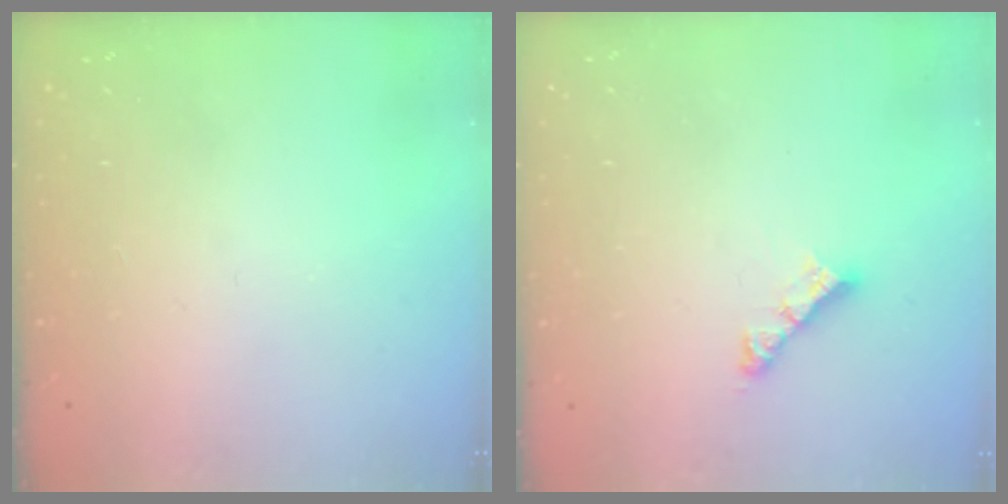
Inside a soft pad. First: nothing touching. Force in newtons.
{"total": 5.2, "press": 5.2, "slide": 0.4}